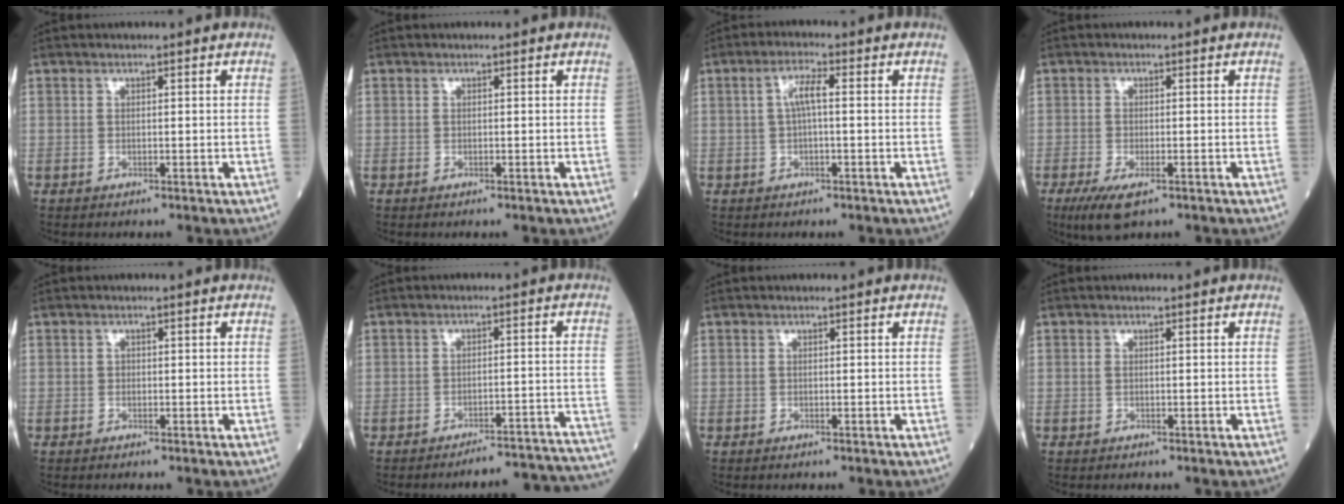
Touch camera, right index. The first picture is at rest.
{"total": 0.0}
{"total": 3.4, "force": [0.3, 0.5, 3.3], "torque": [-0.066, 0.011, 0.006]}
{"total": 5.3, "force": [-2.9, 1.6, 4.1], "torque": [-0.079, -0.015, -0.046]}
{"total": 0.6, "force": [-0.1, 0.5, 0.3], "torque": [-0.004, 0.001, -0.002]}
{"total": 15.0, "force": [-14.8, -0.2, 2.3], "torque": [0.020, 0.017, -0.171]}
{"total": 0.0}
{"total": 0.6, "force": [0.1, 0.3, 0.5], "torque": [-0.015, 0.004, 0.004]}